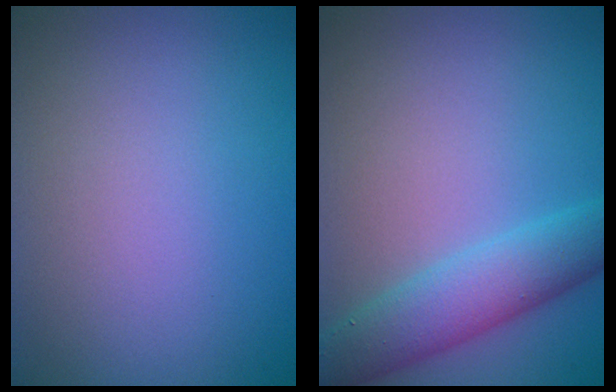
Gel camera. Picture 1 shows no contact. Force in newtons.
{"total": 4.9, "press": 4.9, "slide": 0.2}